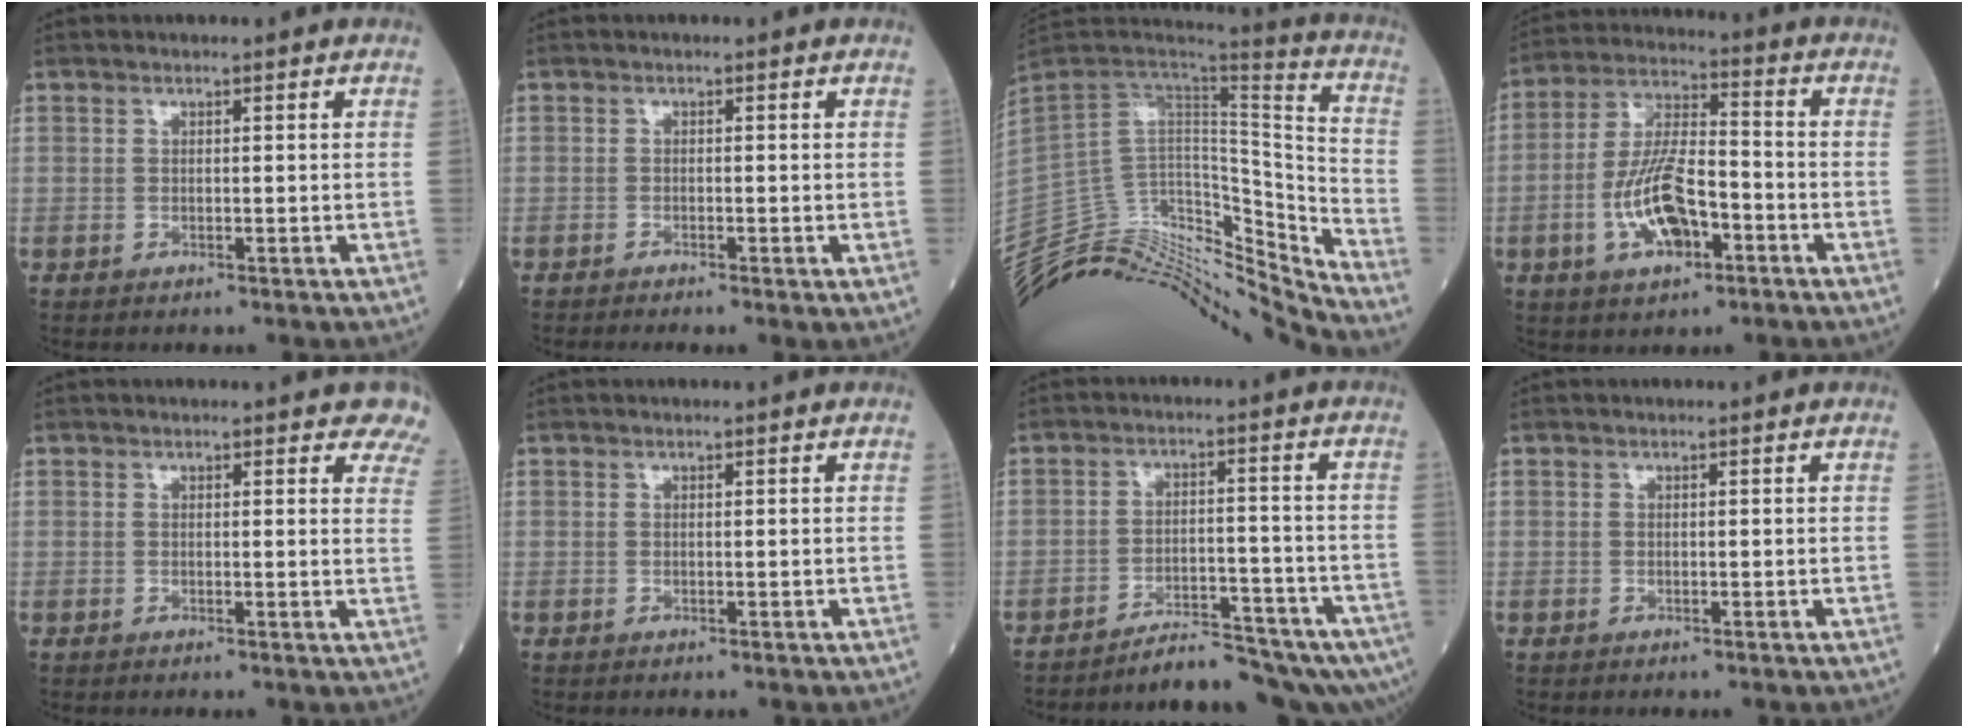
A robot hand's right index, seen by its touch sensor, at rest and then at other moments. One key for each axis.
{"total": 1.1, "fx": -0.8, "fy": 0.1, "fz": 0.8, "tx": -0.018, "ty": -0.002, "tz": -0.016}
{"total": 27.4, "fx": -25.9, "fy": 5.2, "fz": 7.2, "tx": -0.147, "ty": 0.030, "tz": -0.403}
{"total": 11.3, "fx": -3.9, "fy": 4.3, "fz": 9.8, "tx": -0.199, "ty": 0.009, "tz": -0.071}
{"total": 5.5, "fx": 4.8, "fy": 1.5, "fz": 2.3, "tx": -0.008, "ty": -0.012, "tz": 0.029}
{"total": 0.0}
{"total": 8.8, "fx": -8.1, "fy": 1.3, "fz": 3.2, "tx": -0.026, "ty": 0.025, "tz": -0.119}
{"total": 0.0}